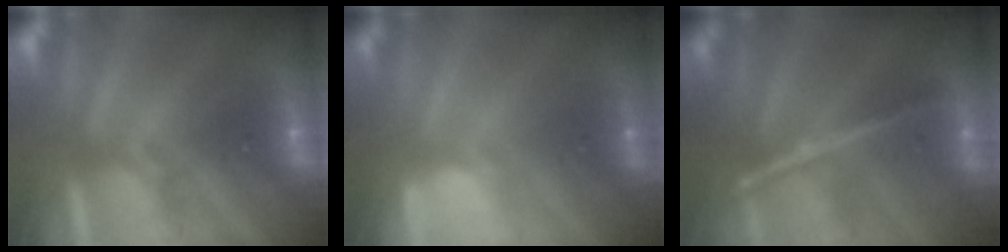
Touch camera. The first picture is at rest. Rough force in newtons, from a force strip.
{"total": 2.9}
{"total": 1.9}